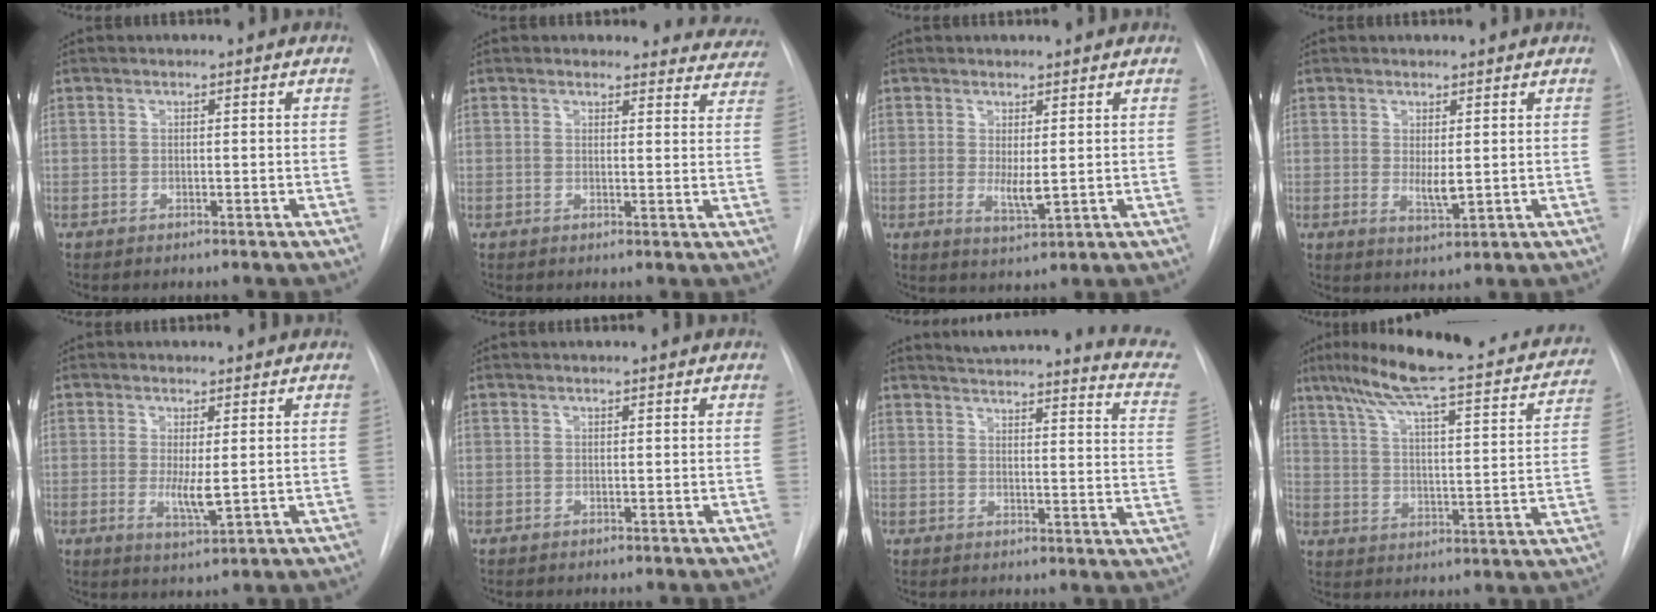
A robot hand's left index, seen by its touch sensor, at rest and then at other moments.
{"total": 9.1, "force": [8.5, 3.1, -0.4], "torque": [0.059, -0.025, 0.053]}
{"total": 3.2, "force": [0.4, 0.9, 3.1], "torque": [-0.056, -0.012, 0.015]}
{"total": 2.8, "force": [0.4, 0.9, 2.6], "torque": [-0.047, -0.011, 0.015]}
{"total": 3.8, "force": [0.2, 0.8, 3.7], "torque": [-0.068, -0.011, 0.010]}
{"total": 1.6, "force": [1.6, -0.1, 0.3], "torque": [-0.010, 0.016, 0.021]}
{"total": 19.6, "force": [18.2, 1.1, 7.2], "torque": [-0.087, -0.084, 0.197]}
{"total": 26.7, "force": [22.4, 3.7, 14.1], "torque": [-0.212, -0.010, 0.289]}